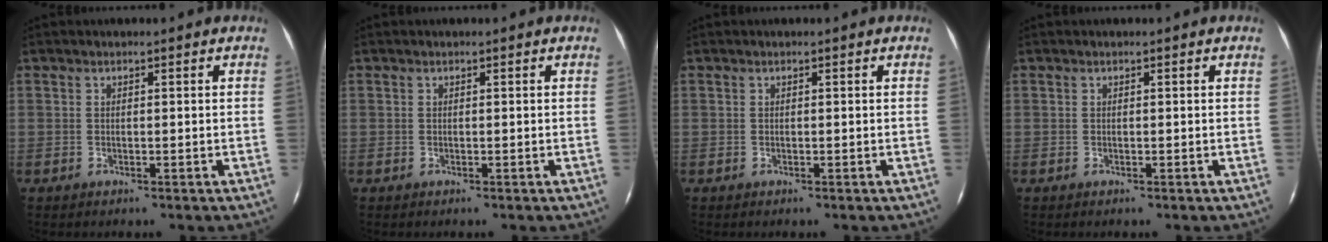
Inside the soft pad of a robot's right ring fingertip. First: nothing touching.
{"total": 0.0}
{"total": 0.0}
{"total": 0.0}